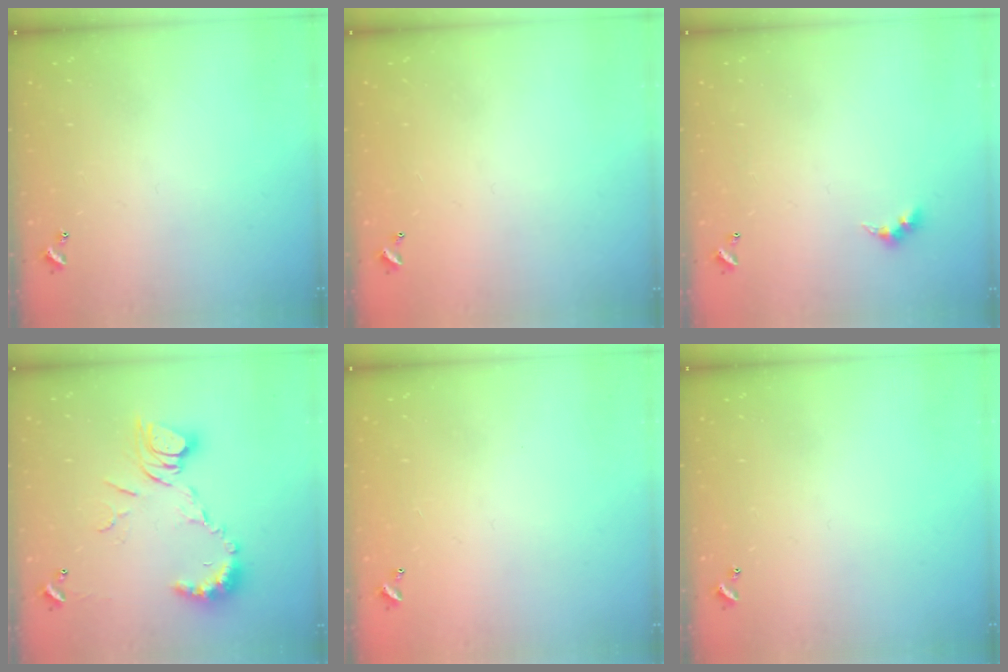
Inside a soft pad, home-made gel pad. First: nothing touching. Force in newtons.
{"total": 2.8, "press": 2.8, "slide": 0.1}
{"total": 3.0, "press": 2.9, "slide": 0.5}
{"total": 11.6, "press": 11.5, "slide": 1.0}
{"total": 2.8, "press": 2.8, "slide": 0.1}
{"total": 0.0}